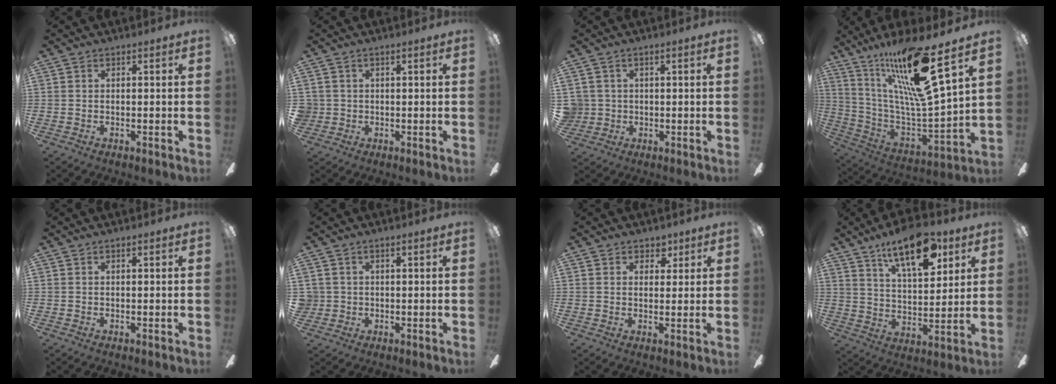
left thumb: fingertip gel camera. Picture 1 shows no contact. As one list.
[{"total": 2.0, "force": [0.3, 1.9, 0.2], "torque": [-0.007, 0.004, 0.003]}, {"total": 3.2, "force": [0.6, 3.2, 0.1], "torque": [-0.014, 0.008, 0.012]}, {"total": 22.6, "force": [14.8, 3.2, 16.7], "torque": [-0.314, -0.092, 0.235]}, {"total": 0.0}, {"total": 2.2, "force": [0.4, 2.1, 0.2], "torque": [-0.009, 0.004, 0.007]}, {"total": 3.7, "force": [2.4, 2.7, 0.8], "torque": [0.000, -0.006, 0.039]}, {"total": 16.6, "force": [10.3, 7.1, 11.0], "torque": [-0.173, -0.039, 0.171]}]